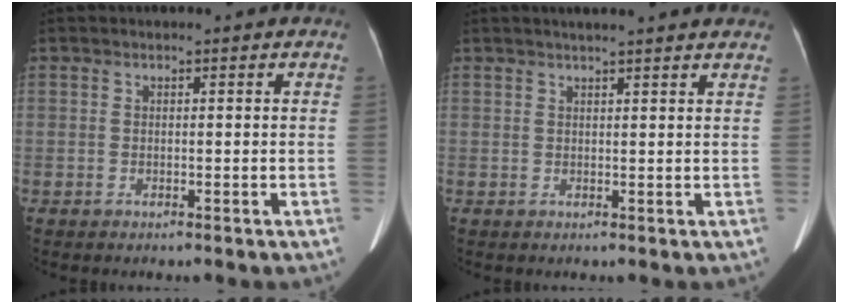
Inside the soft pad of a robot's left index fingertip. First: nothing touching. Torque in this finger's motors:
{"motor_torque": [-0.32, -0.09, -0.10, 0.01]}